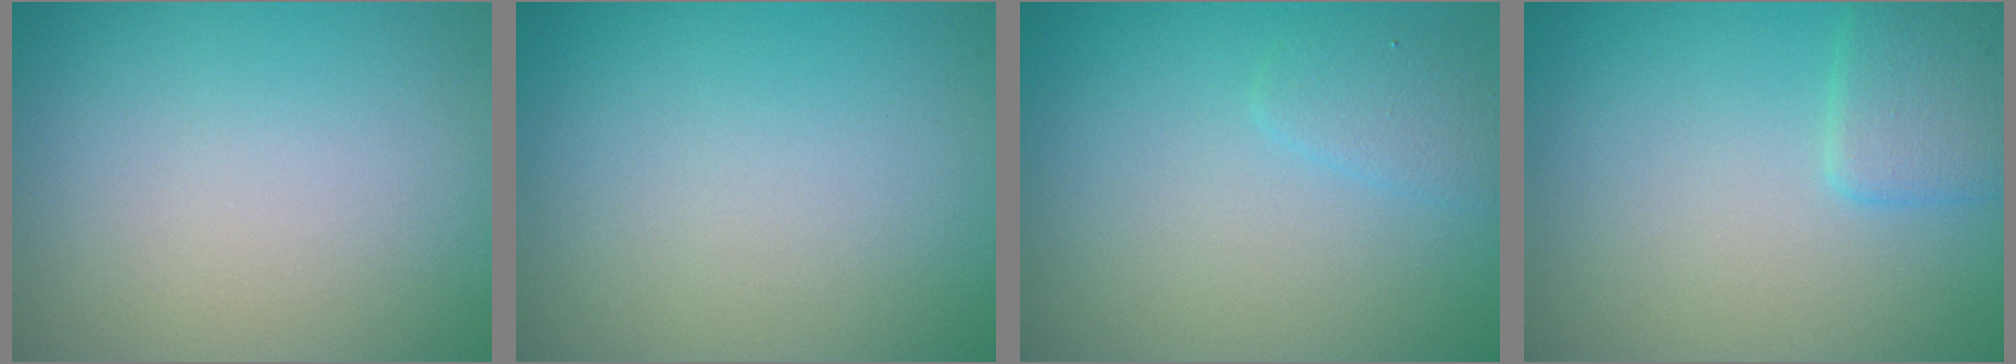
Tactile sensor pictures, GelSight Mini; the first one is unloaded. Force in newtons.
{"total": 0.0}
{"total": 1.4, "press": 1.4, "slide": 0.1}
{"total": 2.3, "press": 2.3, "slide": 0.1}